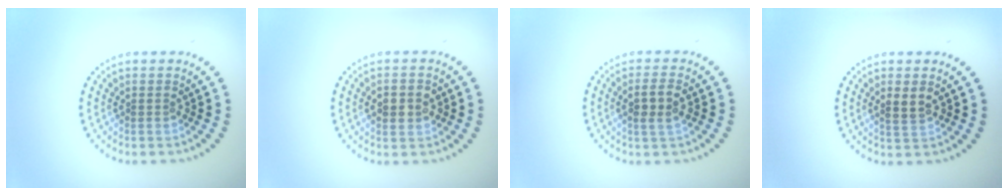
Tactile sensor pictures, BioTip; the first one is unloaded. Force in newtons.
{"total": 2.9, "press": 2.9, "slide": 0.2}
{"total": 2.2, "press": 2.1, "slide": 0.7}
{"total": 1.8, "press": 1.7, "slide": 0.3}